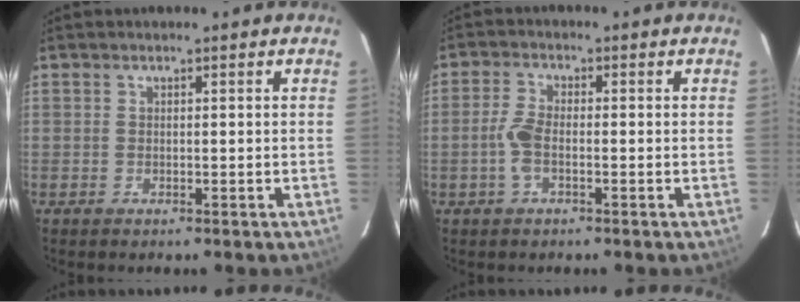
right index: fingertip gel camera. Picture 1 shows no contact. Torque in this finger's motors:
{"motor_torque": [0.85, -0.15, 0.49, 0.11]}